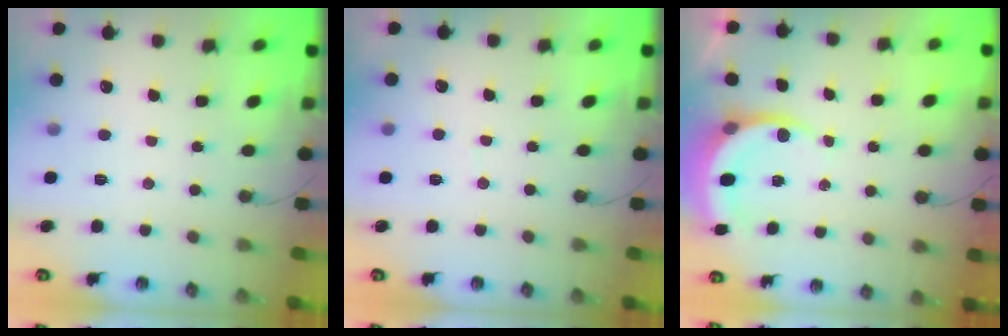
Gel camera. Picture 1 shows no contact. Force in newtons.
{"total": 2.3, "press": 2.3, "slide": 0.3}
{"total": 4.6, "press": 4.6, "slide": 0.3}